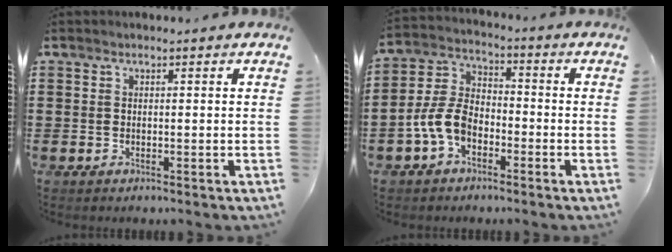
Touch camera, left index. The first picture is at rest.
{"total": 6.9, "force": [-3.4, 4.1, 4.4], "torque": [-0.120, 0.004, -0.075]}